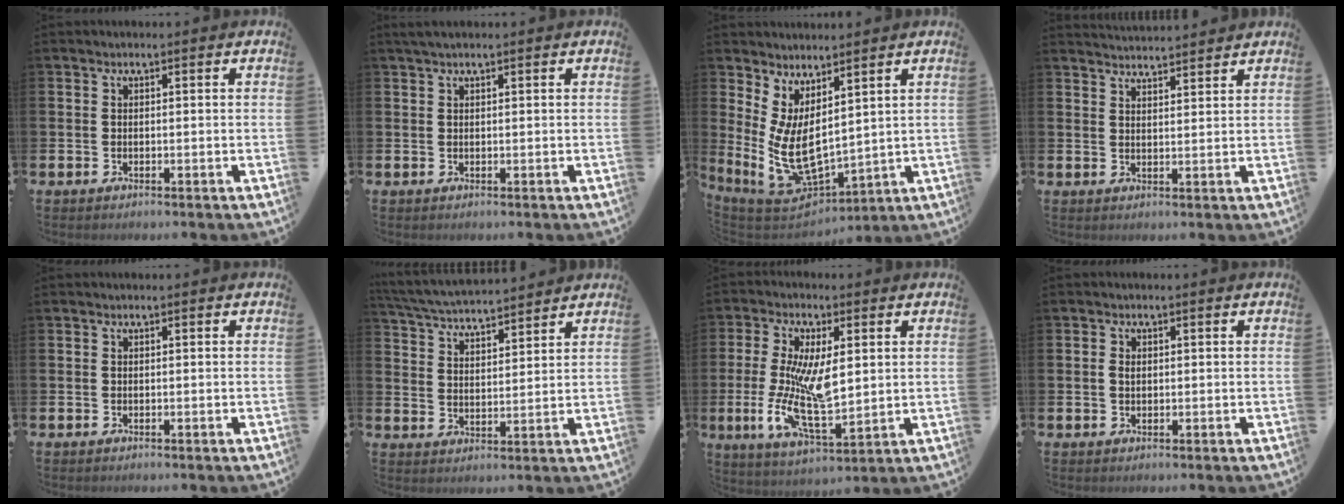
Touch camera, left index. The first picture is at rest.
{"total": 1.2, "force": [0.9, 0.1, 0.7], "torque": [-0.021, 0.006, 0.017]}
{"total": 8.6, "force": [1.8, 4.5, 7.1], "torque": [-0.174, -0.036, 0.043]}
{"total": 3.5, "force": [3.5, 0.0, -0.1], "torque": [-0.004, -0.020, 0.064]}
{"total": 0.0}
{"total": 5.2, "force": [5.1, 0.4, 0.7], "torque": [-0.039, -0.034, 0.090]}
{"total": 10.0, "force": [1.0, 4.0, 9.1], "torque": [-0.166, -0.023, 0.018]}
{"total": 1.0, "force": [0.2, 0.7, 0.6], "torque": [-0.004, 0.003, 0.000]}